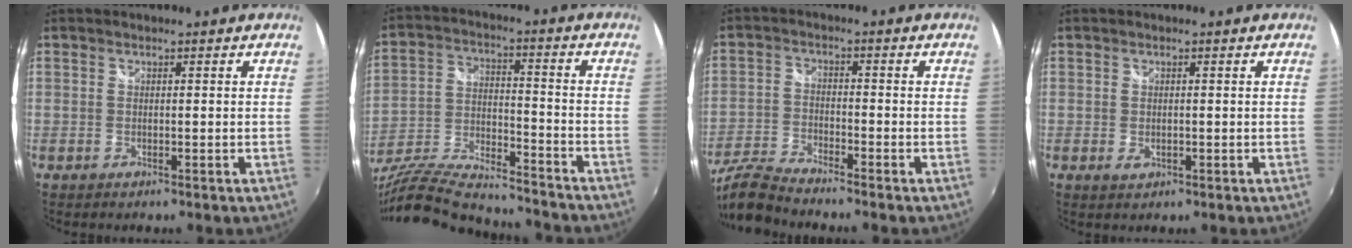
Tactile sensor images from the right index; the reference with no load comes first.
{"total": 21.7, "force": [-18.5, 4.5, 10.3], "torque": [-0.200, -0.036, -0.301]}
{"total": 5.1, "force": [-4.8, 0.3, 1.6], "torque": [-0.050, -0.014, -0.099]}
{"total": 1.7, "force": [-0.3, 1.3, 1.1], "torque": [-0.021, -0.002, -0.004]}